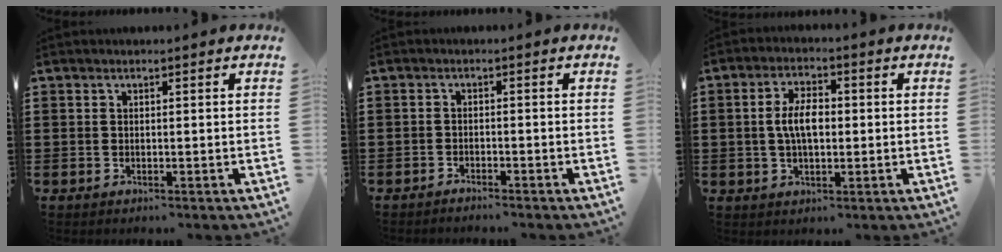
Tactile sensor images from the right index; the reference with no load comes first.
{"total": 1.3, "force": [-1.3, 0.1, 0.0], "torque": [-0.003, 0.005, -0.027]}
{"total": 5.7, "force": [0.1, 2.7, 5.0], "torque": [-0.103, 0.007, -0.004]}